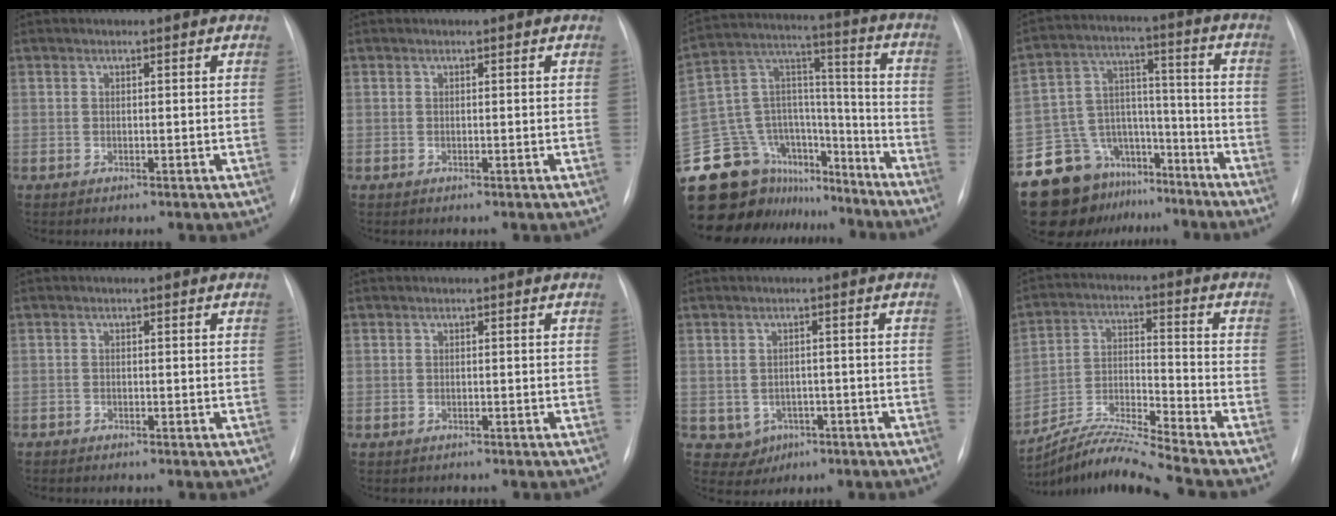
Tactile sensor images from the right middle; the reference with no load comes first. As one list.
[{"total": 0.0}, {"total": 23.2, "force": [-19.5, 11.1, 6.0], "torque": [-0.142, 0.071, -0.304]}, {"total": 14.9, "force": [-11.3, 9.2, 3.1], "torque": [-0.047, 0.085, -0.183]}, {"total": 0.6, "force": [-0.6, 0.1, 0.0], "torque": [-0.005, 0.000, -0.013]}, {"total": 0.7, "force": [-0.5, 0.5, -0.1], "torque": [-0.006, 0.004, -0.007]}, {"total": 4.4, "force": [-1.6, 4.0, 0.9], "torque": [-0.008, 0.009, -0.011]}, {"total": 10.9, "force": [-10.1, -2.0, 3.6], "torque": [-0.074, -0.002, -0.188]}]